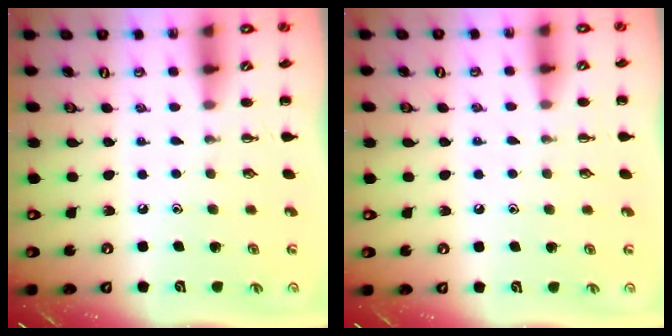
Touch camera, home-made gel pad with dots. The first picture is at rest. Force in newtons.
{"total": 5.0, "press": 4.7, "slide": 1.7}